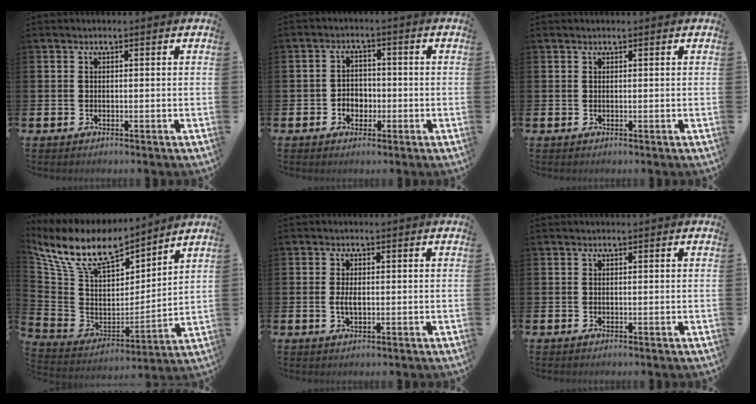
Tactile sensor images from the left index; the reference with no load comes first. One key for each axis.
{"total": 2.8, "fx": -1.4, "fy": 2.2, "fz": 1.0, "tx": -0.015, "ty": 0.003, "tz": -0.033}
{"total": 0.0}
{"total": 10.6, "fx": 9.2, "fy": 3.7, "fz": 3.8, "tx": -0.128, "ty": -0.061, "tz": 0.165}
{"total": 1.9, "fx": -0.3, "fy": 0.9, "fz": 1.7, "tx": -0.024, "ty": 0.000, "tz": -0.009}
{"total": 0.0}